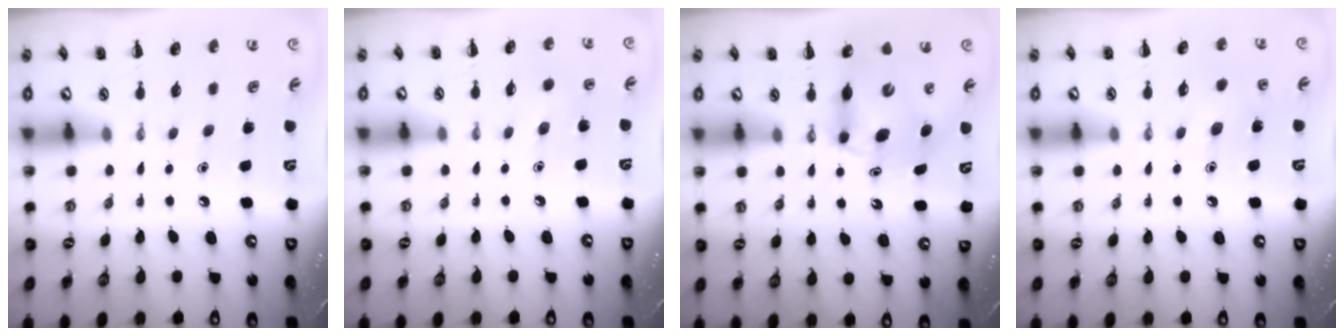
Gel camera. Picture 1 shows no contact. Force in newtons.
{"total": 4.8, "press": 4.7, "slide": 1.2}
{"total": 8.1, "press": 8.1, "slide": 0.9}
{"total": 7.0, "press": 6.8, "slide": 1.8}